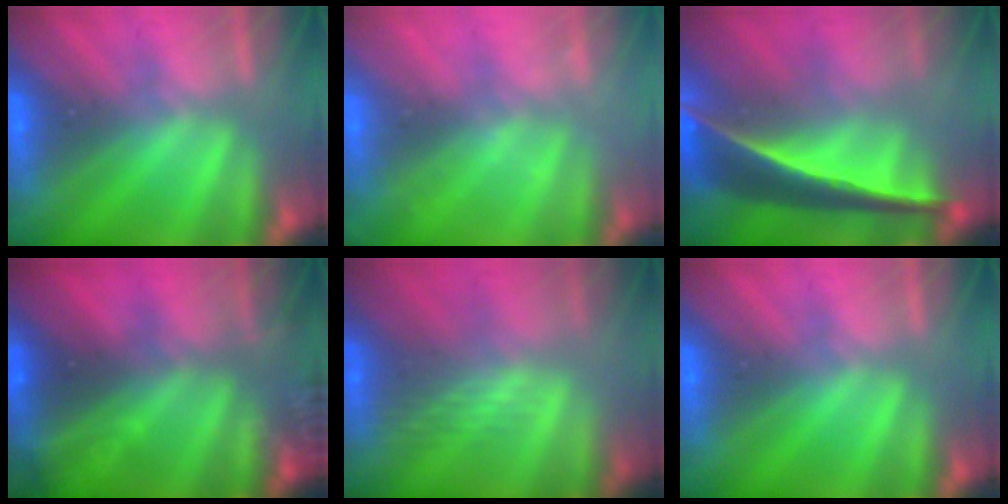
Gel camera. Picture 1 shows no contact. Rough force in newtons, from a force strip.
{"total": 2.1}
{"total": 10.3}
{"total": 9.0}
{"total": 2.4}
{"total": 0.0}